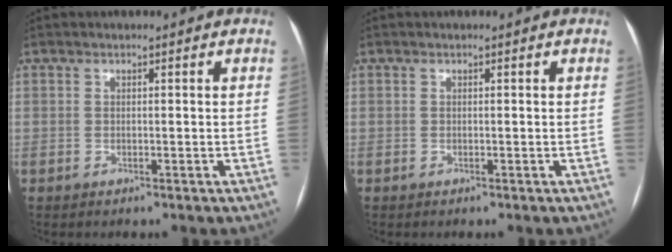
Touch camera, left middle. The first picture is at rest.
{"total": 0.0}